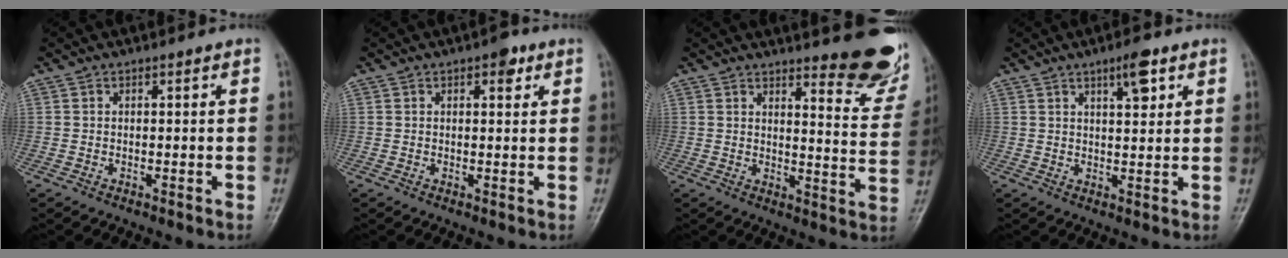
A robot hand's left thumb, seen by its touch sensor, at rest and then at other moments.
{"total": 2.8, "force": [1.5, 1.3, 2.0], "torque": [-0.015, -0.002, 0.016]}
{"total": 14.9, "force": [12.2, 3.5, 7.9], "torque": [-0.061, -0.105, 0.136]}
{"total": 5.0, "force": [2.8, 1.6, 3.8], "torque": [-0.050, -0.015, 0.043]}